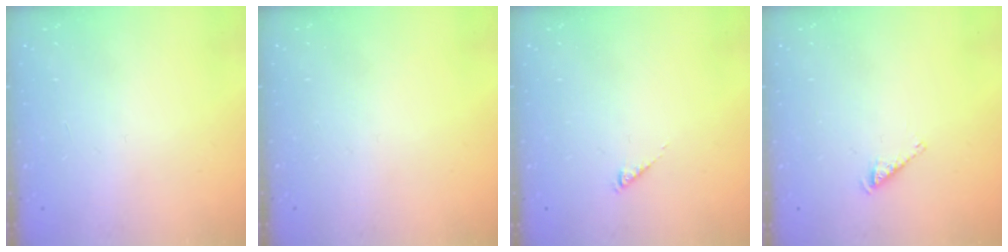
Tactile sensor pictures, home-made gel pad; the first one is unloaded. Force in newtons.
{"total": 0.0}
{"total": 0.0}
{"total": 2.3, "press": 2.2, "slide": 0.4}